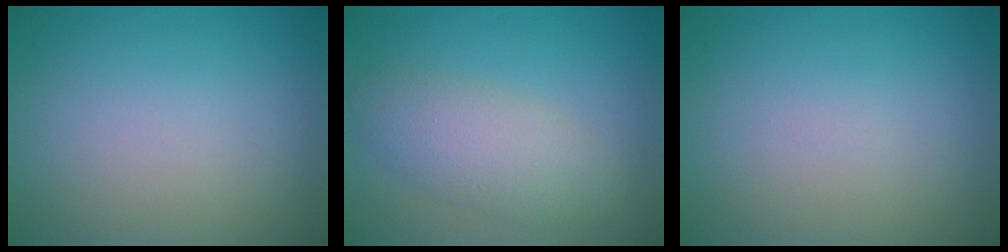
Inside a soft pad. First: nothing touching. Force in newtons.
{"total": 4.1, "press": 4.1, "slide": 0.1}
{"total": 0.0}